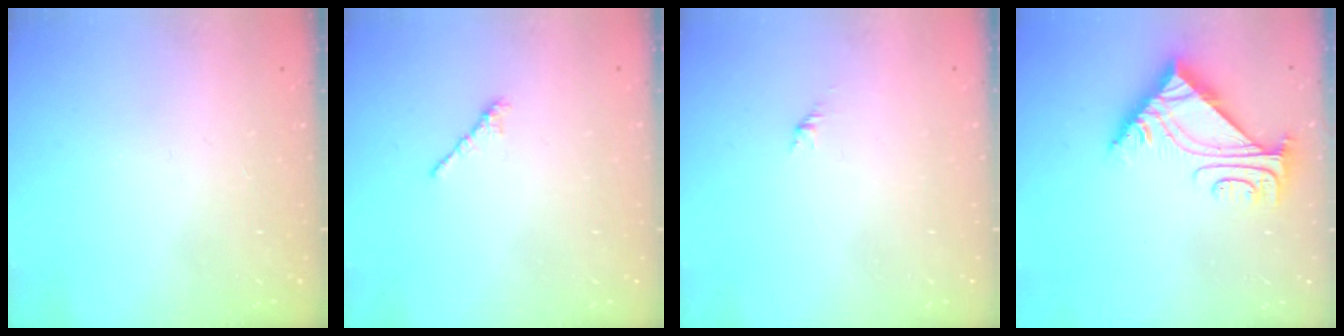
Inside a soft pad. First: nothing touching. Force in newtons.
{"total": 2.4, "press": 2.3, "slide": 0.7}
{"total": 1.7, "press": 1.6, "slide": 0.7}
{"total": 7.5, "press": 7.4, "slide": 0.8}